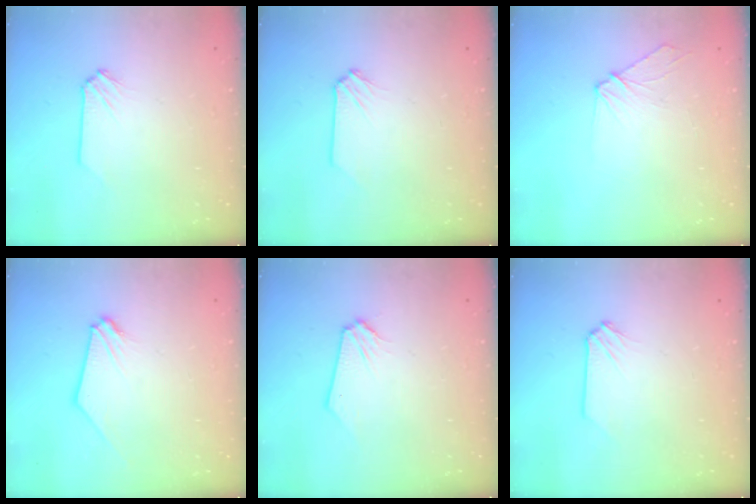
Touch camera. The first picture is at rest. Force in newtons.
{"total": 0.0}
{"total": 6.6, "press": 6.6, "slide": 0.7}
{"total": 0.9, "press": 0.8, "slide": 0.2}
{"total": 0.0}
{"total": 0.0}